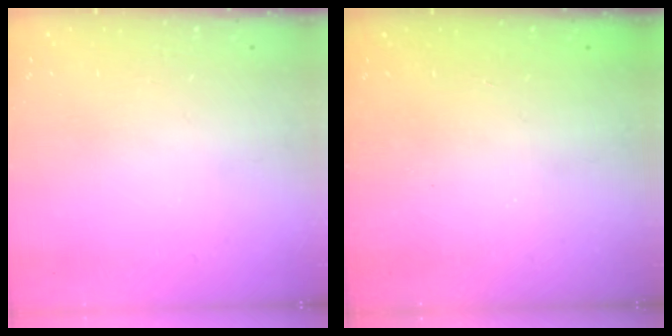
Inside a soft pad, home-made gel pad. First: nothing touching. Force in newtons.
{"total": 2.5, "press": 2.4, "slide": 0.8}